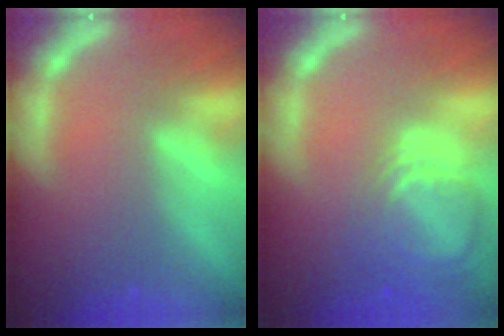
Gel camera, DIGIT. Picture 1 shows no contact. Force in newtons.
{"total": 7.5}